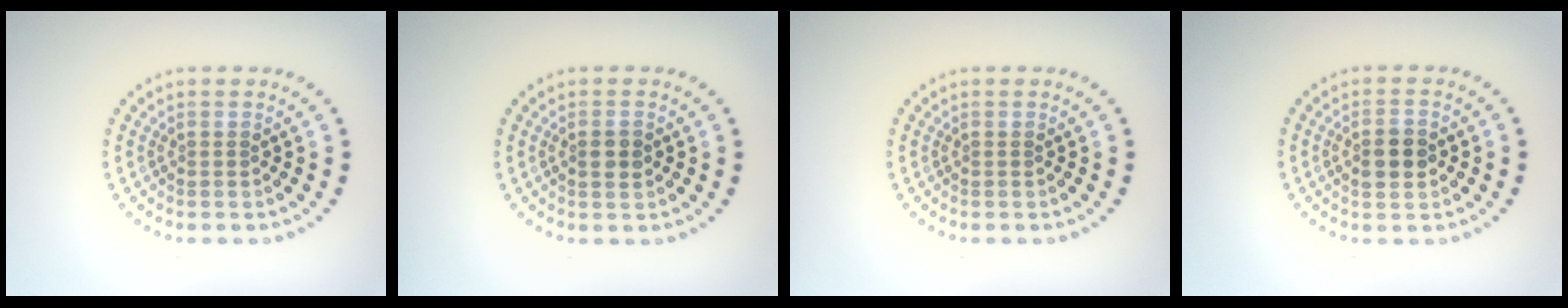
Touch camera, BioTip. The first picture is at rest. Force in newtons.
{"total": 1.5, "press": 1.4, "slide": 0.3}
{"total": 0.0}
{"total": 2.8, "press": 2.8, "slide": 0.1}